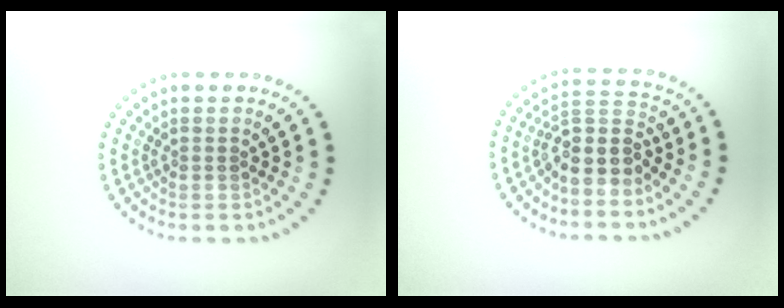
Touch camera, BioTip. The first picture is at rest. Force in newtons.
{"total": 3.7, "press": 3.1, "slide": 2.1}